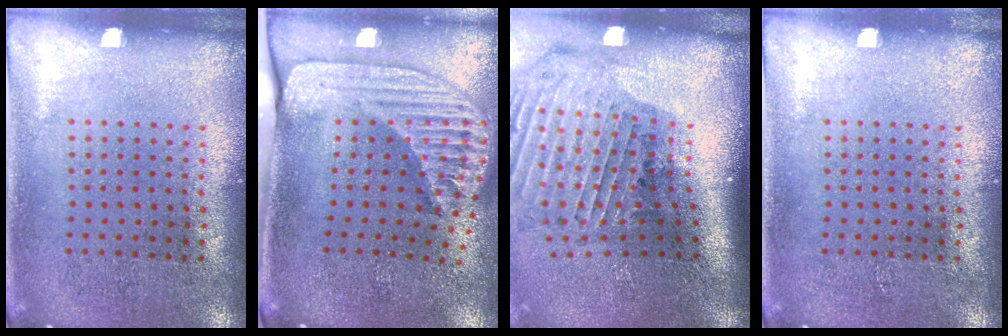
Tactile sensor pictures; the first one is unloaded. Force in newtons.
{"total": 2.5, "press": 1.8, "slide": 1.7}
{"total": 2.9, "press": 2.1, "slide": 2.0}
{"total": 0.0}